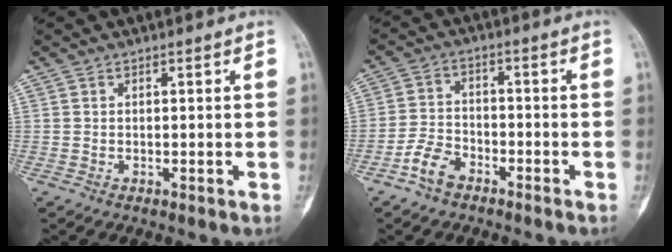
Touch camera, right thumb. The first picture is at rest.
{"total": 5.5, "force": [-3.8, 3.0, 2.7], "torque": [-0.048, 0.025, -0.076]}